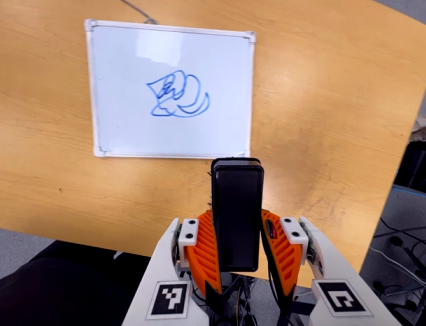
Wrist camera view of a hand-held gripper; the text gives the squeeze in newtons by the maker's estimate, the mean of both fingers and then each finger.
{"total": 5.5, "left": 4.0, "right": 6.9}